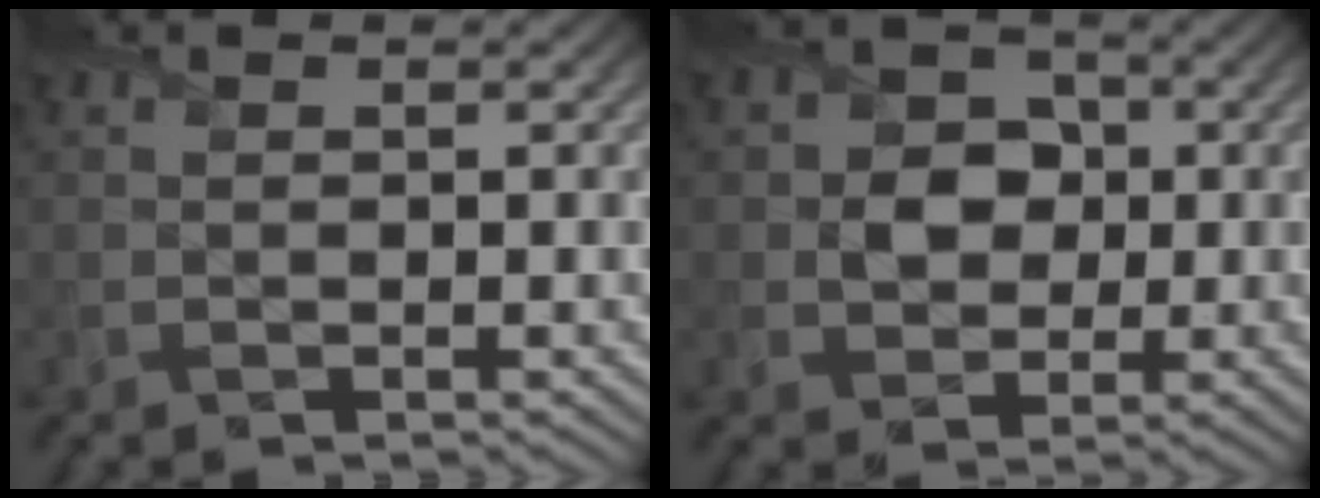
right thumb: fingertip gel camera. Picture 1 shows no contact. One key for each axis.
{"total": 4.2, "fx": -0.1, "fy": 3.8, "fz": 1.9, "tx": -0.041, "ty": -0.001, "tz": -0.016}